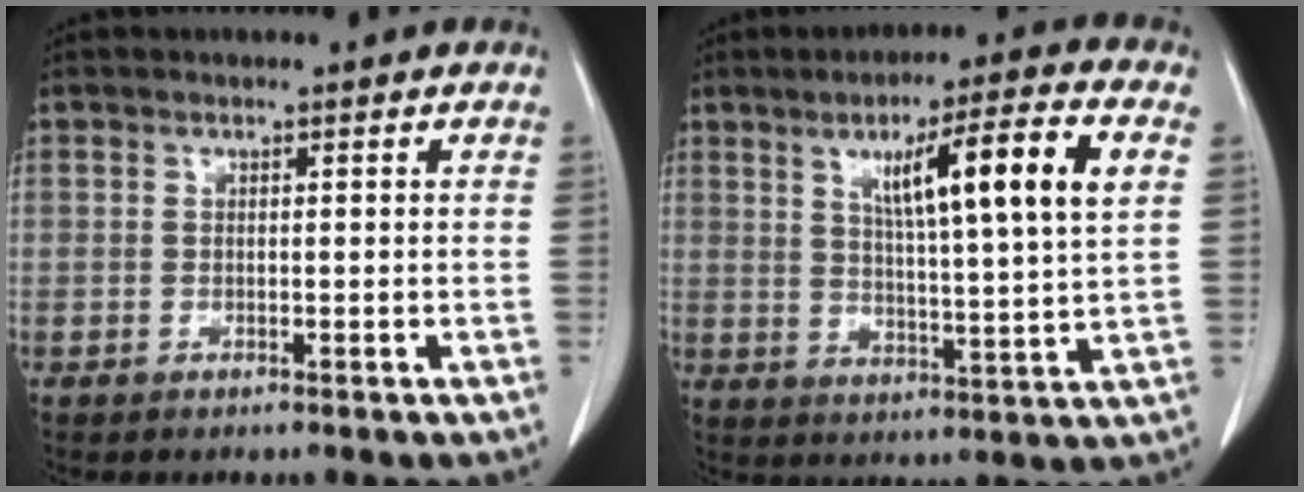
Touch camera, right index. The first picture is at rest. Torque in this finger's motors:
{"motor_torque": [1.26, 0.23, 0.78, 0.21]}